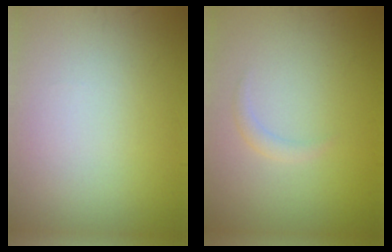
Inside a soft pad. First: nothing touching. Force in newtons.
{"total": 1.0, "press": 1.0, "slide": 0.0}